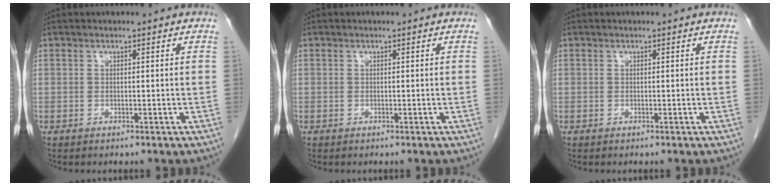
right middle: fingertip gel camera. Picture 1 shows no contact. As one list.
[{"total": 0.0}, {"total": 0.0}]